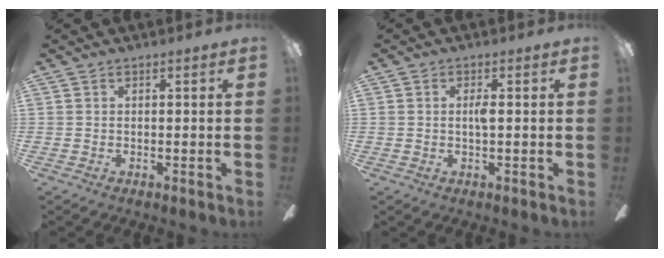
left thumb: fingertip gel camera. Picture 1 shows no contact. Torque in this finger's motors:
{"motor_torque": [0.26, 0.22, -0.16, 0.06, 0.00]}